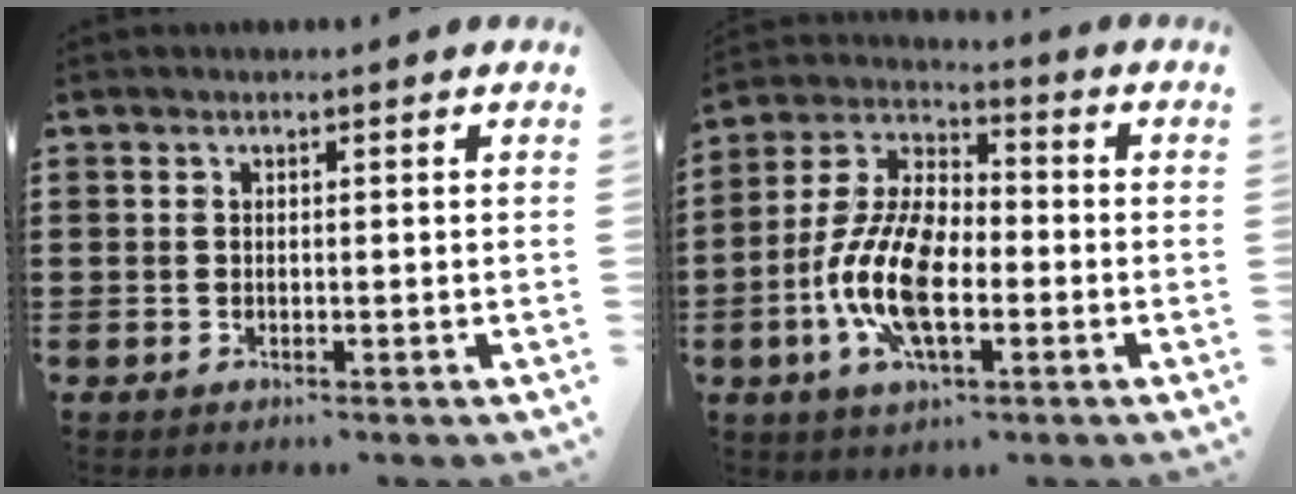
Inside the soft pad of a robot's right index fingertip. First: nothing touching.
{"total": 11.9, "force": [-3.4, 5.6, 9.9], "torque": [-0.235, -0.006, -0.069]}